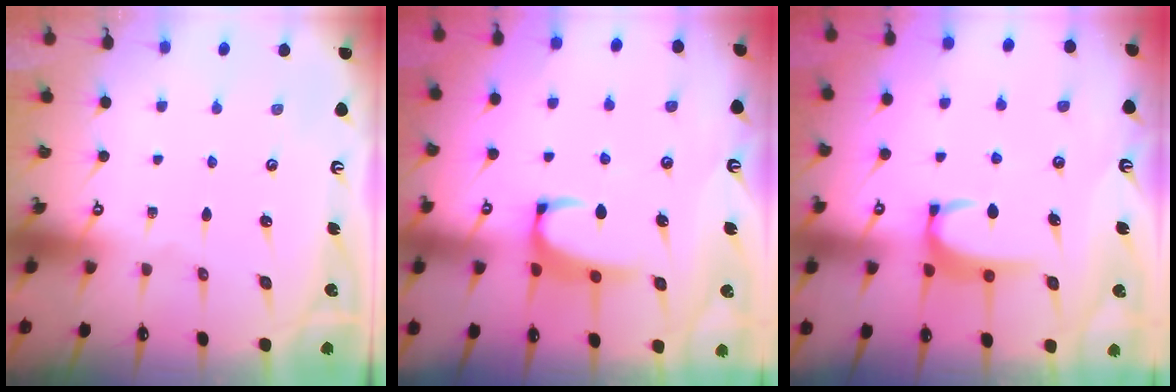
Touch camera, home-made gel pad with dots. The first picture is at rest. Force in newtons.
{"total": 2.4, "press": 2.3, "slide": 0.8}
{"total": 3.4, "press": 3.3, "slide": 0.4}